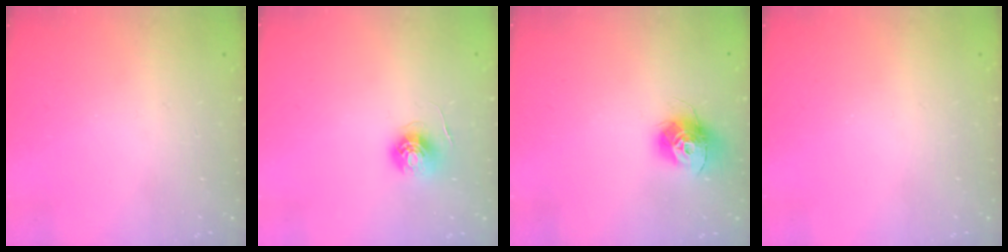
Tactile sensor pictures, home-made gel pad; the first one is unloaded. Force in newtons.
{"total": 6.0, "press": 6.0, "slide": 0.3}
{"total": 12.1, "press": 12.1, "slide": 0.8}
{"total": 0.0}